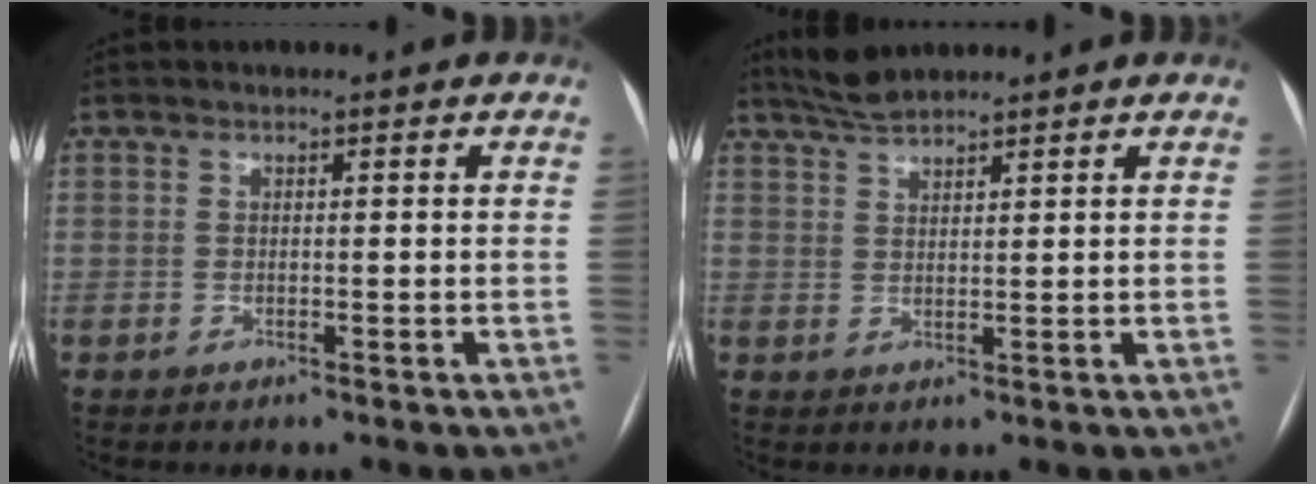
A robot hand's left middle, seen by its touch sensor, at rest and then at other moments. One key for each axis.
{"total": 3.9, "fx": 3.6, "fy": 0.3, "fz": 1.3, "tx": -0.033, "ty": 0.013, "tz": 0.075}